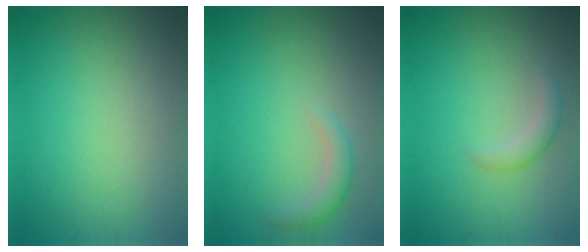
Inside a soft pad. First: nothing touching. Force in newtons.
{"total": 1.8, "press": 1.7, "slide": 0.2}
{"total": 1.6, "press": 1.6, "slide": 0.1}